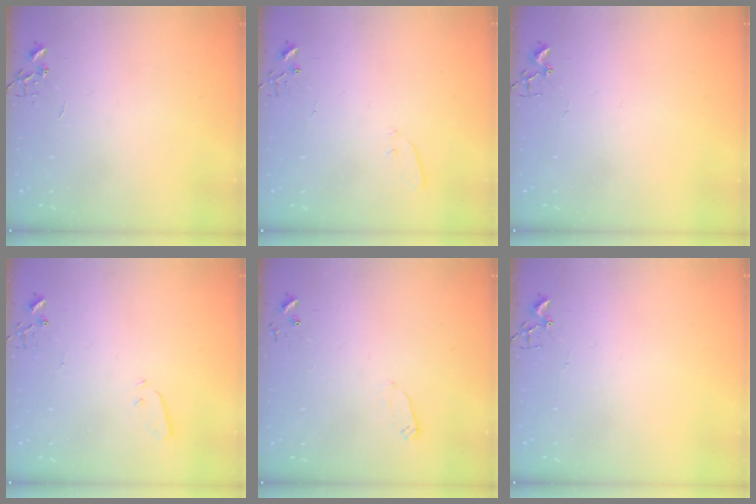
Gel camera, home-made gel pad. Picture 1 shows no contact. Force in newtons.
{"total": 3.3, "press": 3.2, "slide": 0.5}
{"total": 1.8, "press": 1.8, "slide": 0.2}
{"total": 3.0, "press": 2.9, "slide": 0.3}
{"total": 2.4, "press": 2.4, "slide": 0.4}
{"total": 1.7, "press": 1.6, "slide": 0.2}